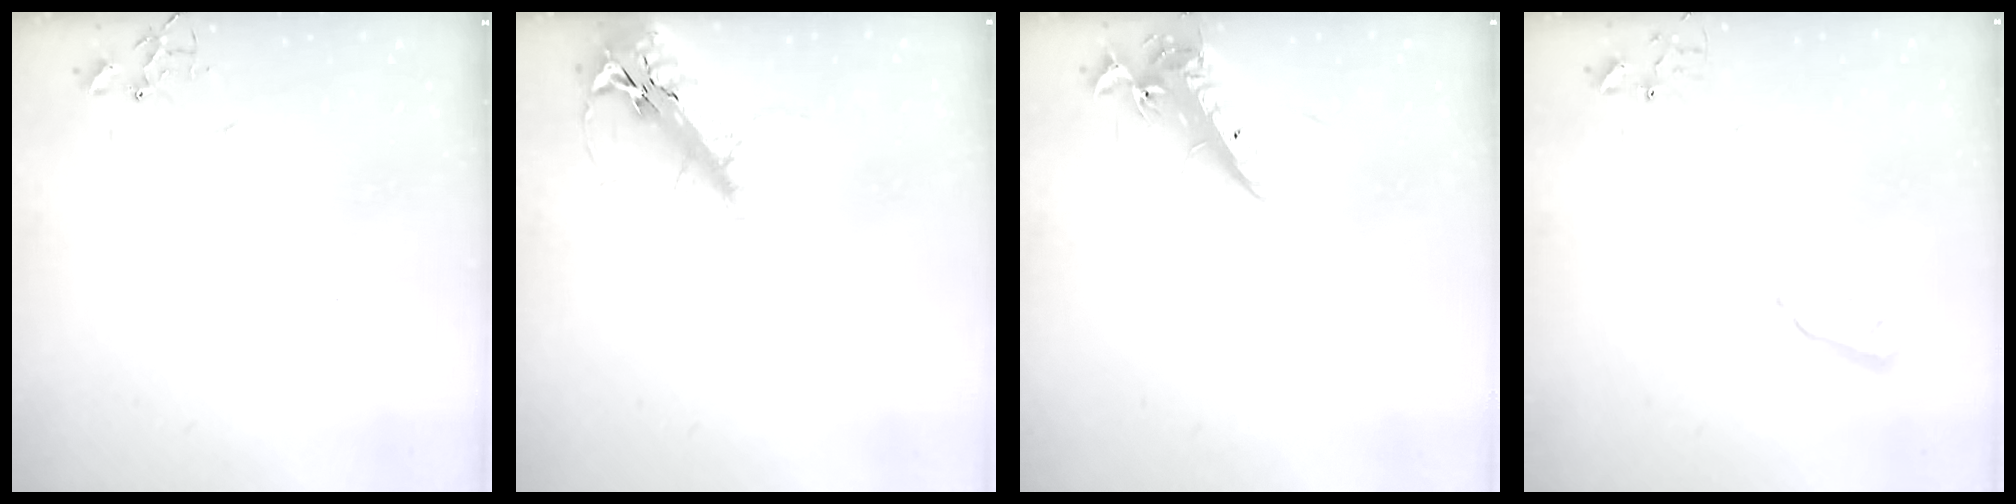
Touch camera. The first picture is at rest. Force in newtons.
{"total": 21.2, "press": 20.8, "slide": 4.0}
{"total": 14.1, "press": 13.9, "slide": 2.4}
{"total": 3.7, "press": 3.7, "slide": 0.5}